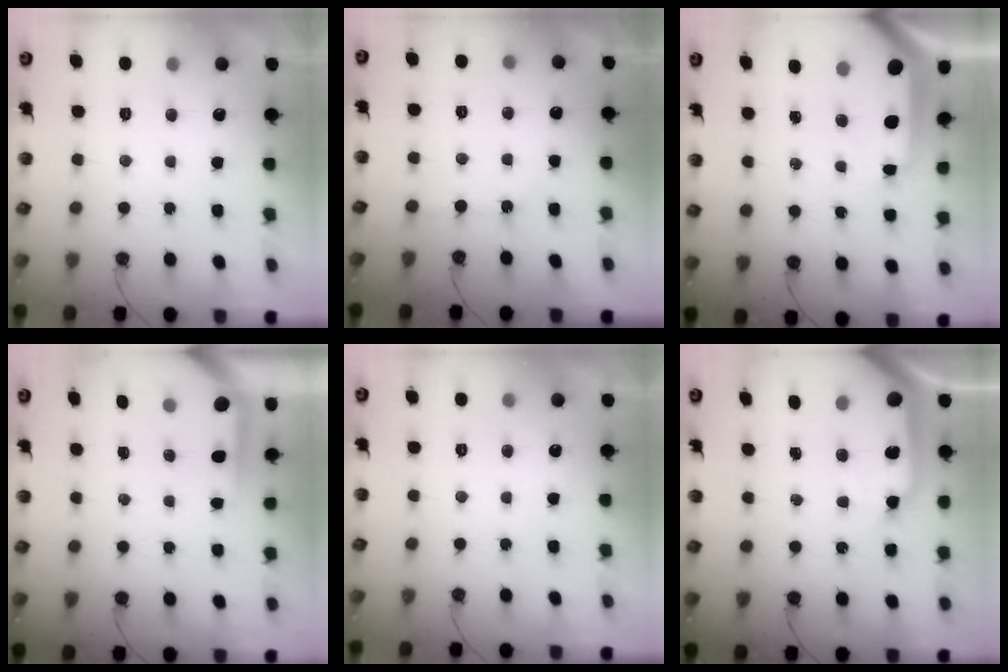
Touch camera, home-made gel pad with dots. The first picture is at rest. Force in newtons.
{"total": 2.2, "press": 2.2, "slide": 0.4}
{"total": 10.1, "press": 10.1, "slide": 1.1}
{"total": 3.8, "press": 3.7, "slide": 0.4}
{"total": 0.0}
{"total": 13.9, "press": 13.9, "slide": 1.2}